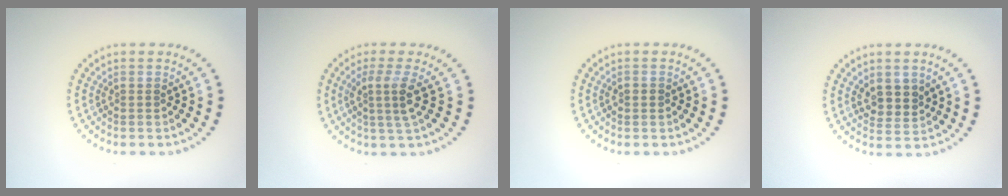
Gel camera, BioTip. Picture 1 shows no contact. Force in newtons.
{"total": 2.9, "press": 2.1, "slide": 2.0}
{"total": 1.1, "press": 1.1, "slide": 0.1}
{"total": 2.3, "press": 2.2, "slide": 0.8}